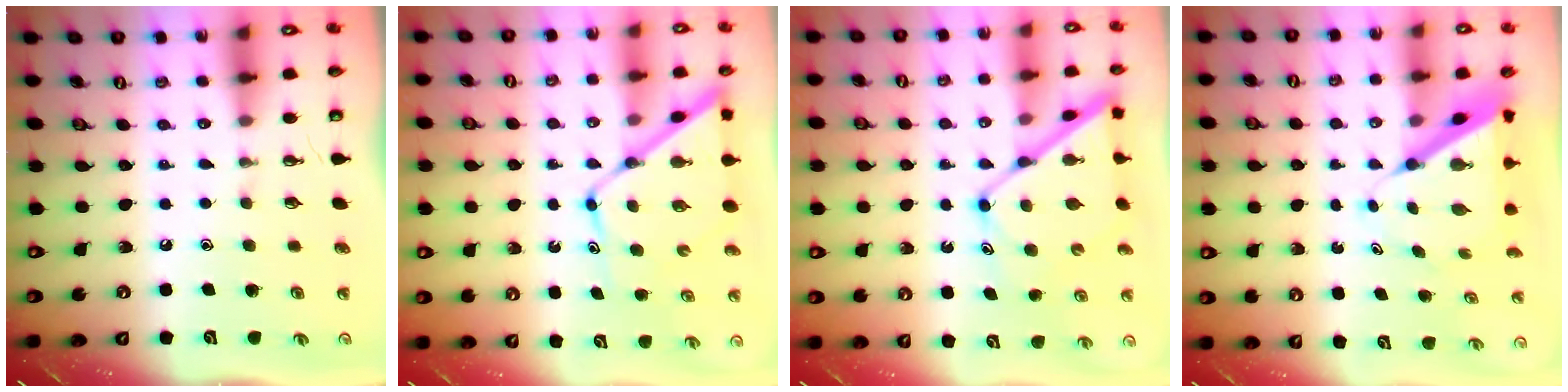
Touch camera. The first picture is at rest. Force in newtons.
{"total": 10.7, "press": 10.7, "slide": 1.1}
{"total": 12.8, "press": 12.8, "slide": 1.1}
{"total": 8.3, "press": 8.2, "slide": 0.7}